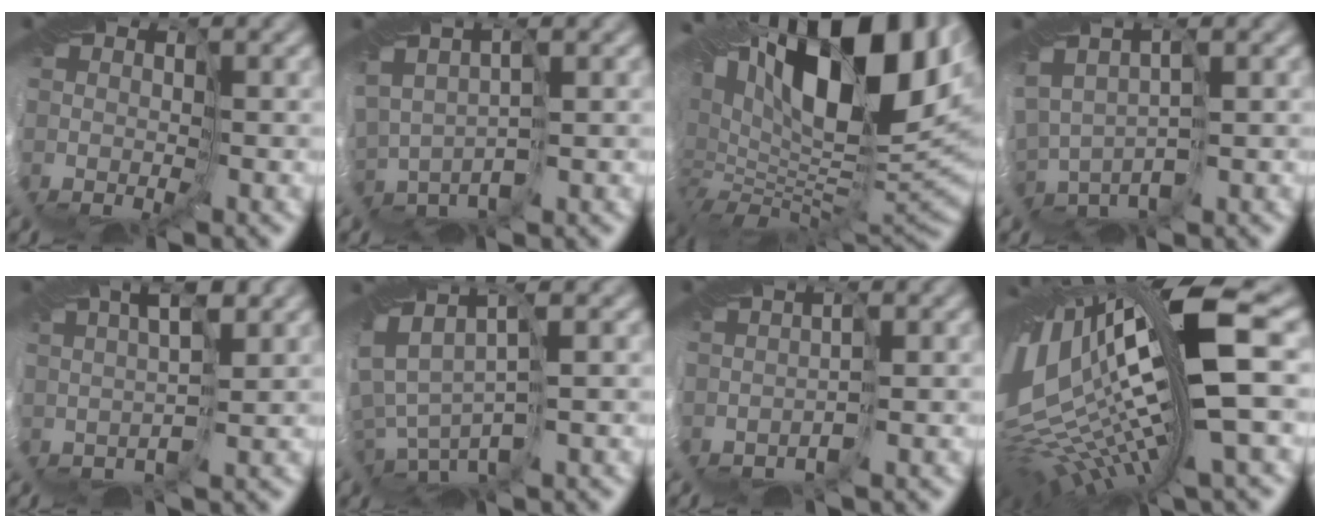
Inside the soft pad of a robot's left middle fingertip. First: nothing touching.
{"total": 0.8, "force": [0.6, 0.3, 0.4], "torque": [-0.044, 0.017, 0.028]}
{"total": 18.0, "force": [5.7, 9.2, 14.3], "torque": [-0.277, 0.029, 0.113]}
{"total": 1.6, "force": [0.2, 1.0, 1.2], "torque": [-0.061, 0.011, 0.021]}
{"total": 2.2, "force": [1.3, -0.2, 1.7], "torque": [-0.032, 0.025, 0.018]}
{"total": 2.5, "force": [0.5, 0.6, 2.4], "torque": [-0.072, 0.007, 0.017]}
{"total": 1.0, "force": [-1.0, -0.2, 0.0], "torque": [-0.013, 0.001, -0.015]}
{"total": 15.5, "force": [1.7, 4.3, 14.8], "torque": [-0.283, -0.023, 0.059]}